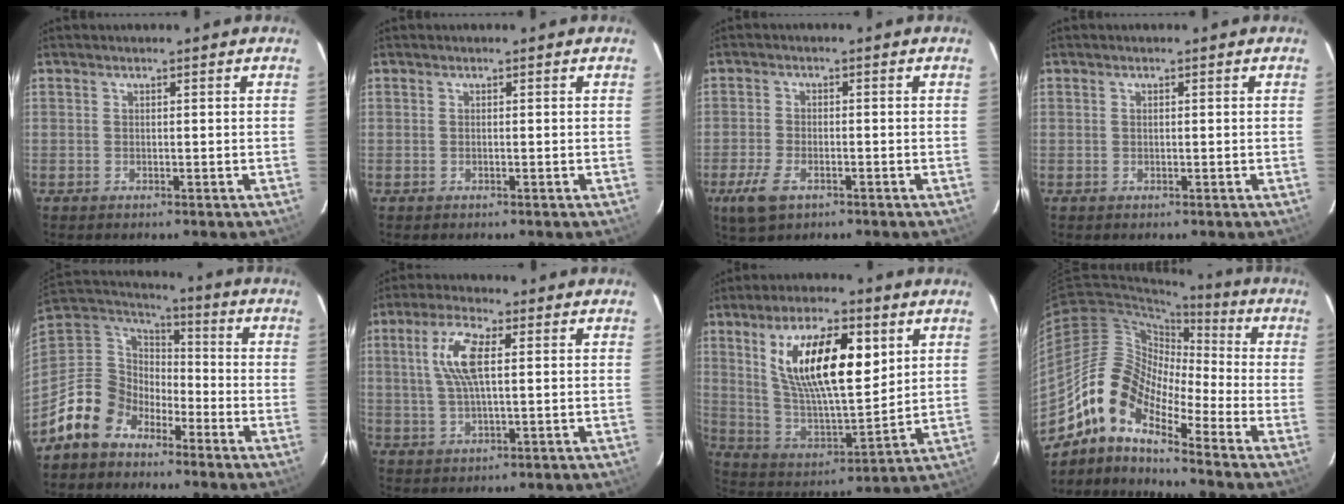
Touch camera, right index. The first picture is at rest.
{"total": 0.0}
{"total": 6.1, "force": [-3.3, 3.1, 4.0], "torque": [-0.106, -0.009, -0.062]}
{"total": 0.0}
{"total": 12.3, "force": [-8.2, 8.4, 3.7], "torque": [-0.099, 0.030, -0.158]}
{"total": 8.4, "force": [2.0, 2.6, 7.7], "torque": [-0.157, 0.011, 0.039]}
{"total": 19.3, "force": [7.2, 7.1, 16.5], "torque": [-0.293, 0.002, 0.139]}
{"total": 12.7, "force": [-8.6, 4.6, 8.2], "torque": [-0.130, 0.011, -0.181]}